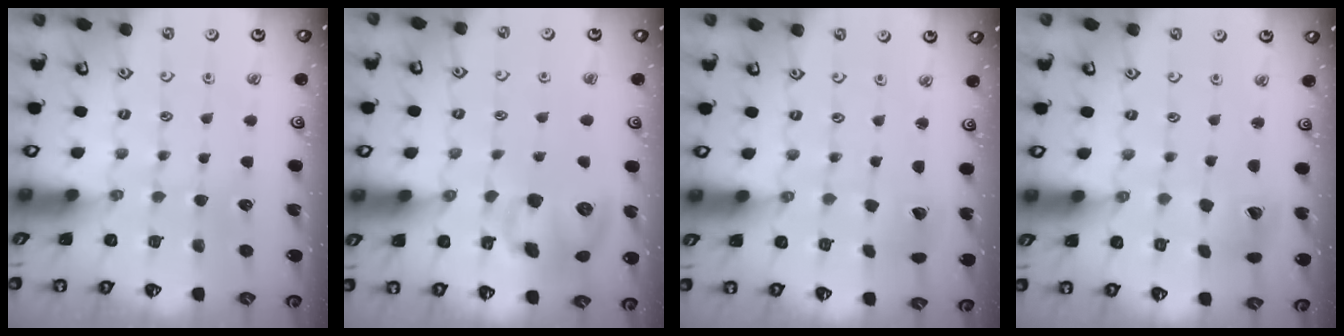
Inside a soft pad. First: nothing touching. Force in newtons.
{"total": 11.2, "press": 11.0, "slide": 2.1}
{"total": 2.8, "press": 2.8, "slide": 0.3}
{"total": 8.1, "press": 8.0, "slide": 1.1}